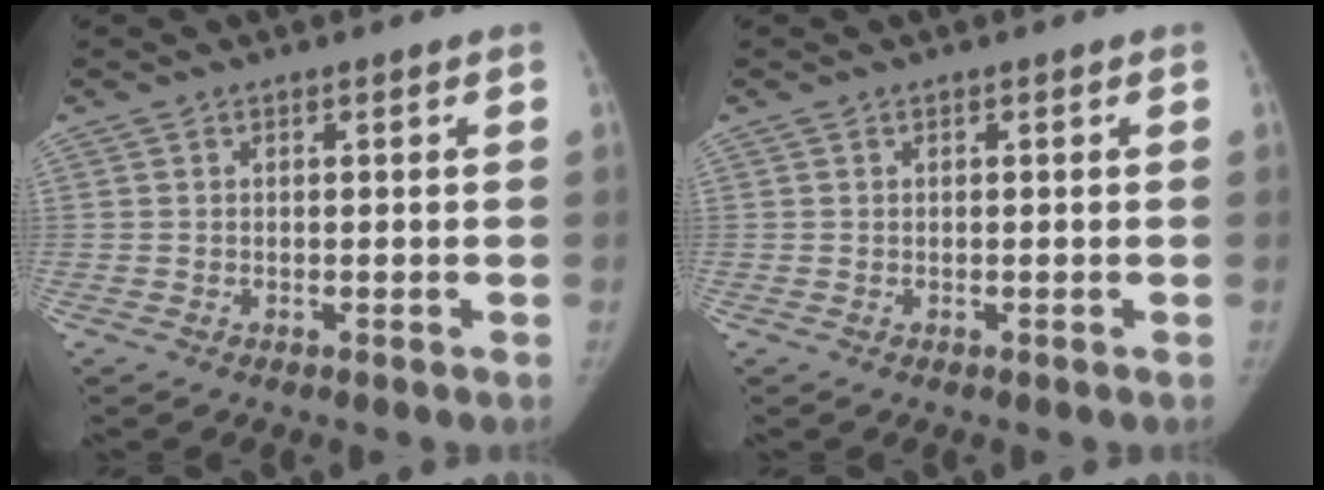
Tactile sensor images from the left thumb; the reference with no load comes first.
{"total": 0.0}